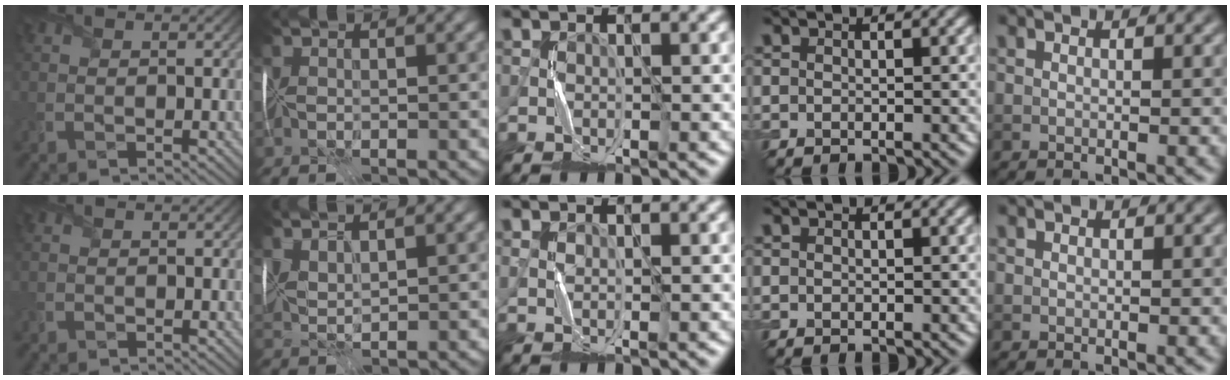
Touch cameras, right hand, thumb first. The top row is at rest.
{"index": {"total": 1.6, "force": [1.4, -0.6, 0.6], "torque": [-0.027, -0.001, 0.037]}, "middle": {"total": 0.7, "force": [0.3, 0.2, 0.6], "torque": [-0.015, -0.004, 0.008]}}